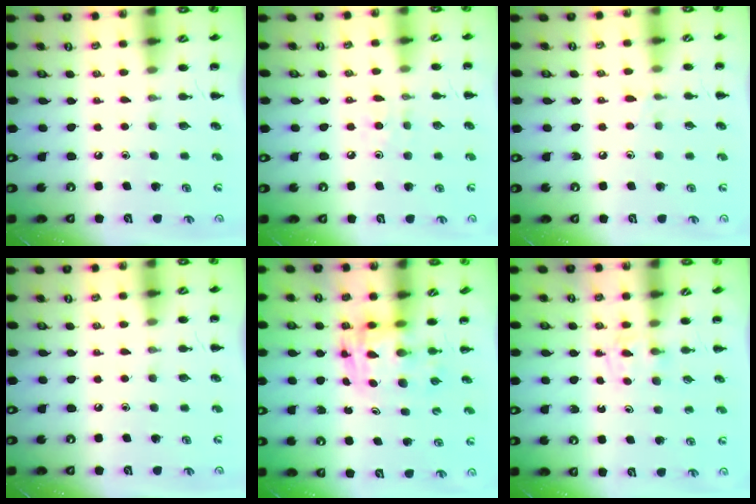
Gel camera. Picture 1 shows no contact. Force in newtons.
{"total": 6.2, "press": 5.8, "slide": 2.1}
{"total": 4.7, "press": 4.3, "slide": 1.8}
{"total": 0.0}
{"total": 3.6, "press": 3.5, "slide": 0.6}
{"total": 2.3, "press": 2.0, "slide": 1.0}